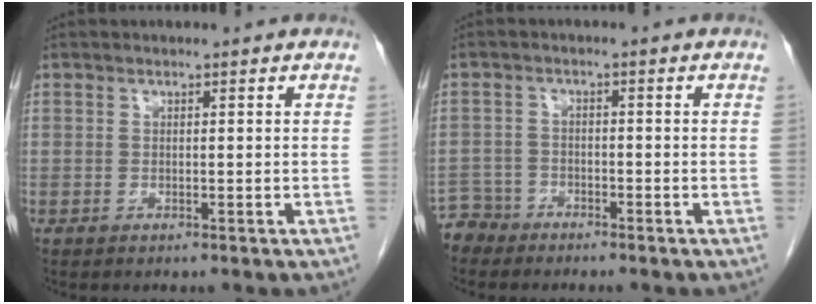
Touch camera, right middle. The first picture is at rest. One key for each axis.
{"total": 3.7, "fx": -3.3, "fy": 1.5, "fz": -0.9, "tx": 0.017, "ty": 0.000, "tz": -0.068}